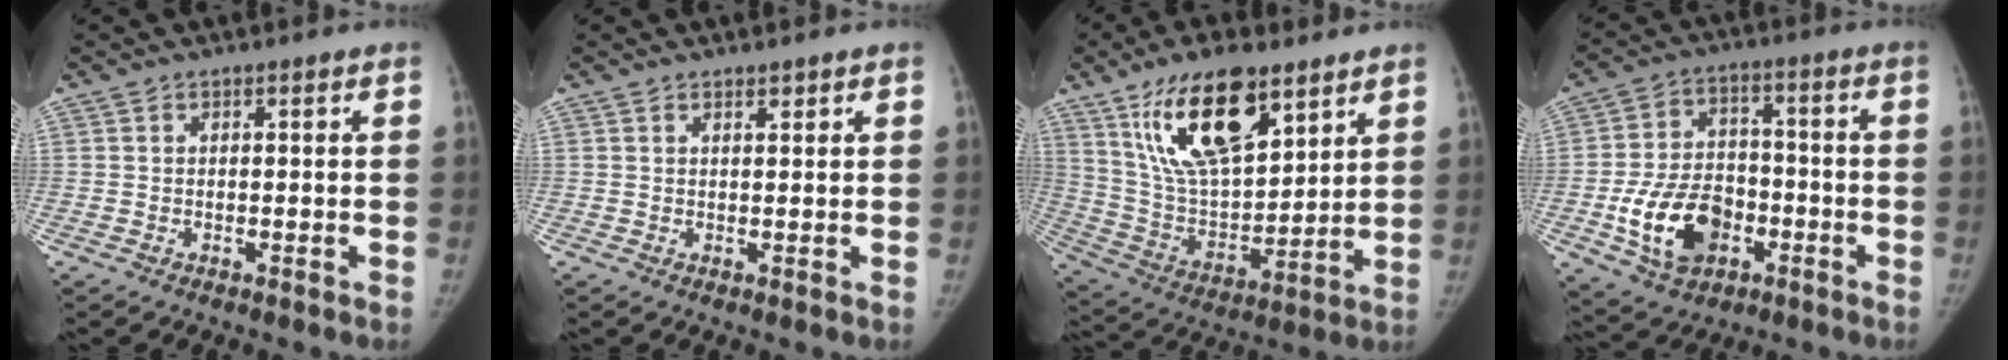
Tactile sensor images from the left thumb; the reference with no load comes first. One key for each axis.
{"total": 1.1, "fx": 0.9, "fy": 0.4, "fz": 0.6, "tx": -0.006, "ty": -0.006, "tz": 0.015}
{"total": 20.7, "fx": 11.7, "fy": 9.1, "fz": 14.5, "tx": -0.225, "ty": -0.052, "tz": 0.221}
{"total": 14.4, "fx": -4.7, "fy": 9.9, "fz": 9.3, "tx": -0.141, "ty": 0.023, "tz": -0.075}